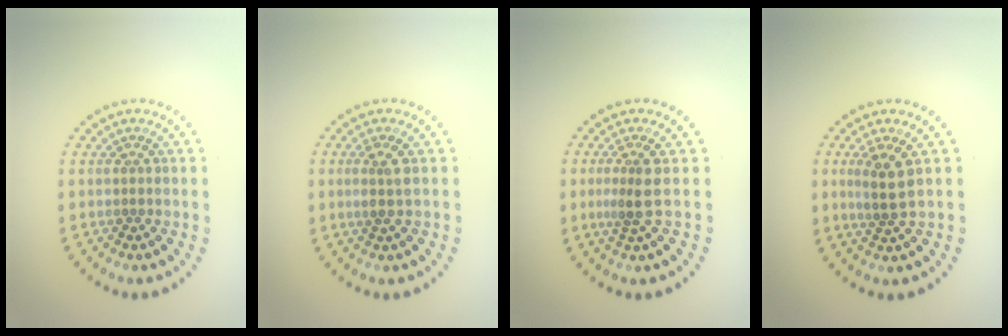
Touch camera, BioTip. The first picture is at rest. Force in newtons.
{"total": 1.5, "press": 1.2, "slide": 0.8}
{"total": 2.4, "press": 1.8, "slide": 1.6}
{"total": 2.3, "press": 1.9, "slide": 1.3}